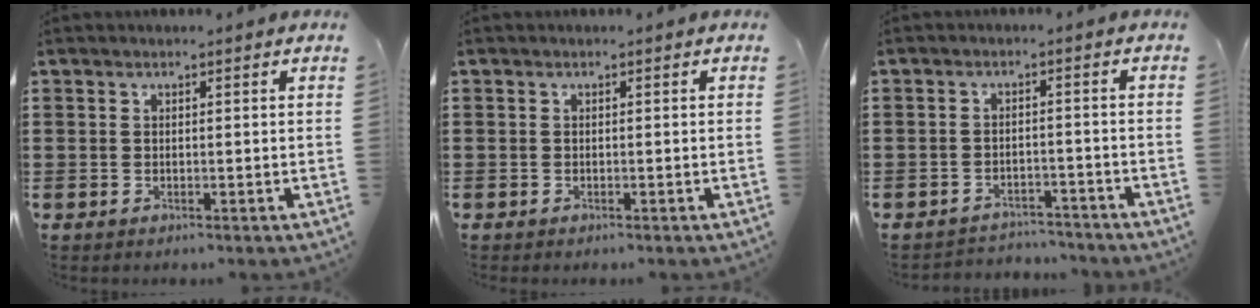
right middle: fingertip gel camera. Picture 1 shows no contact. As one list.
[{"total": 0.0}, {"total": 3.0, "force": [-2.9, 0.4, -0.2], "torque": [-0.007, -0.001, -0.063]}]